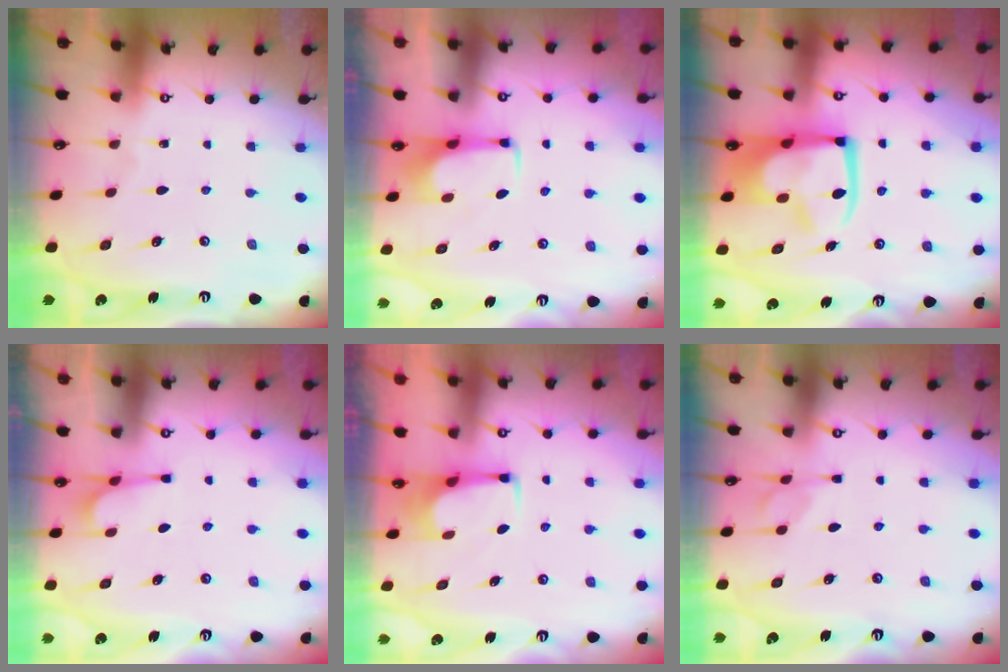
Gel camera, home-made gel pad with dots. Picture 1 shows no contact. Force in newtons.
{"total": 2.0, "press": 1.9, "slide": 0.3}
{"total": 15.2, "press": 15.0, "slide": 2.0}
{"total": 1.5, "press": 1.0, "slide": 1.1}
{"total": 2.5, "press": 2.5, "slide": 0.4}
{"total": 1.7, "press": 1.5, "slide": 0.9}